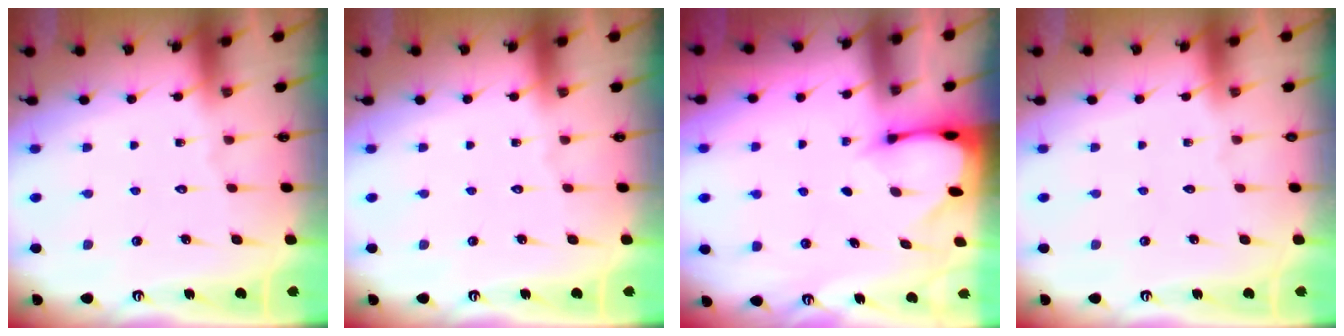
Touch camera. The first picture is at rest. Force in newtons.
{"total": 0.0}
{"total": 2.1, "press": 2.1, "slide": 0.1}
{"total": 0.0}